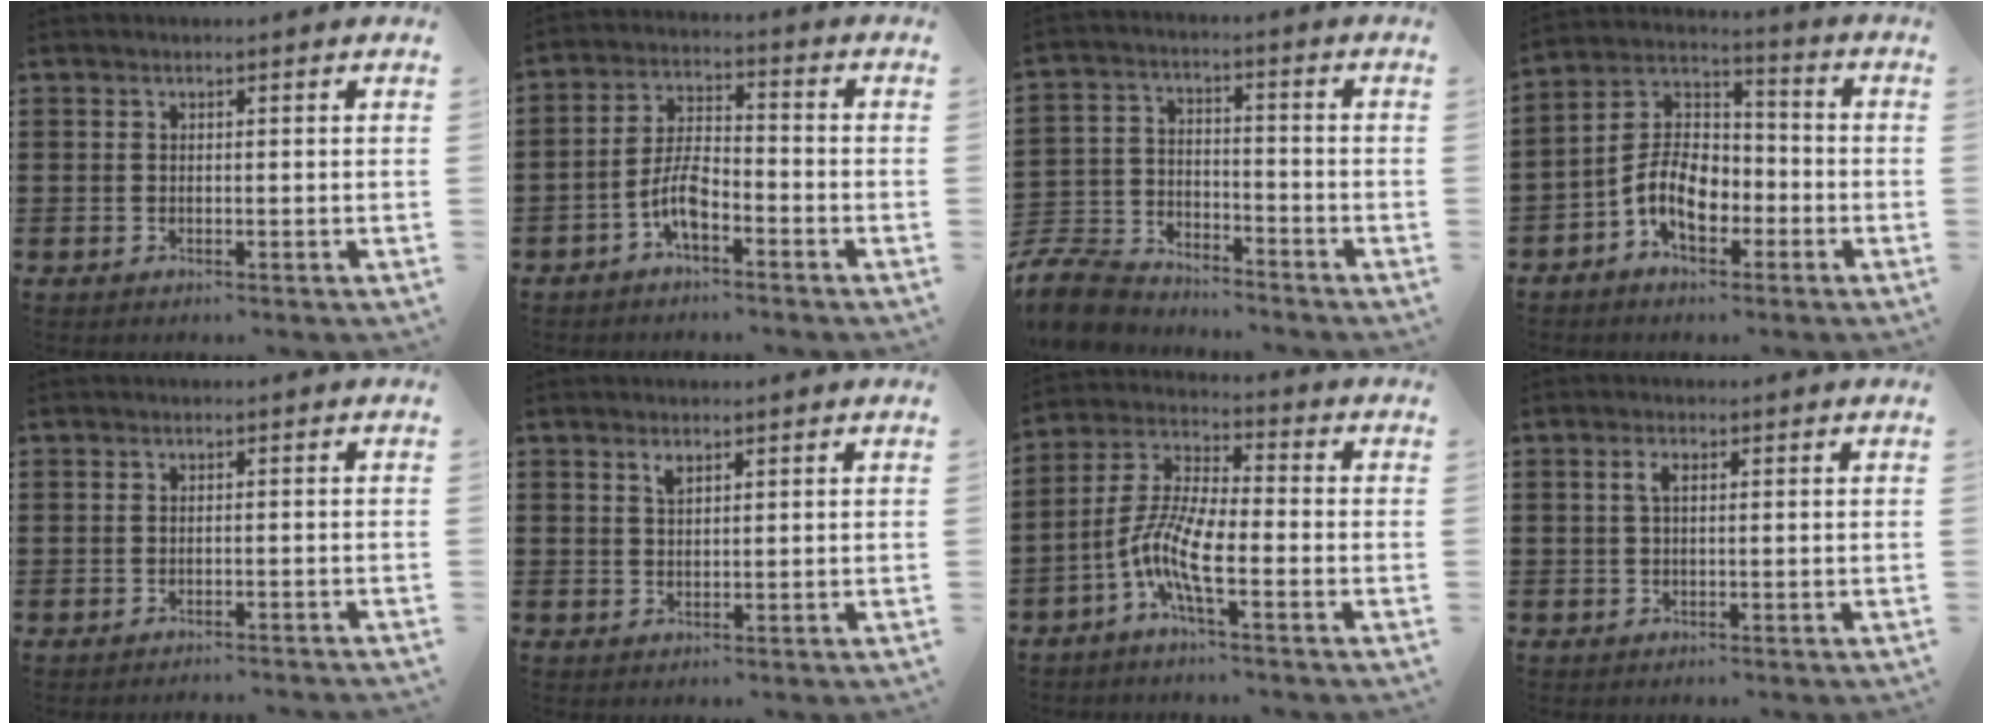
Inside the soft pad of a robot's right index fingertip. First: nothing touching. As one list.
[{"total": 6.0, "force": [-3.3, 2.1, 4.5], "torque": [-0.106, 0.001, -0.068]}, {"total": 8.5, "force": [-8.1, 2.1, 1.4], "torque": [-0.045, 0.016, -0.164]}, {"total": 9.1, "force": [-3.9, 5.5, 6.2], "torque": [-0.145, 0.003, -0.079]}, {"total": 0.9, "force": [-0.9, 0.0, -0.1], "torque": [-0.001, 0.001, -0.020]}, {"total": 1.6, "force": [1.1, 0.6, 0.9], "torque": [-0.022, 0.003, 0.020]}, {"total": 8.8, "force": [-3.6, 2.3, 7.7], "torque": [-0.192, -0.015, -0.077]}, {"total": 1.9, "force": [0.5, 0.7, 1.7], "torque": [-0.037, 0.006, 0.006]}]